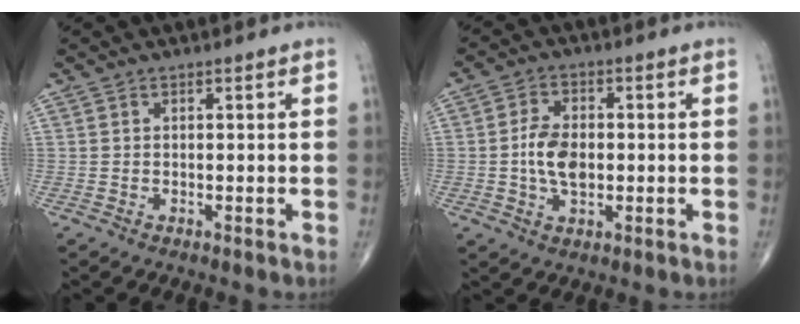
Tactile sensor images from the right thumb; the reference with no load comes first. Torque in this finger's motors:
{"motor_torque": [0.89, 0.87, 0.84, -0.27, 0.03]}